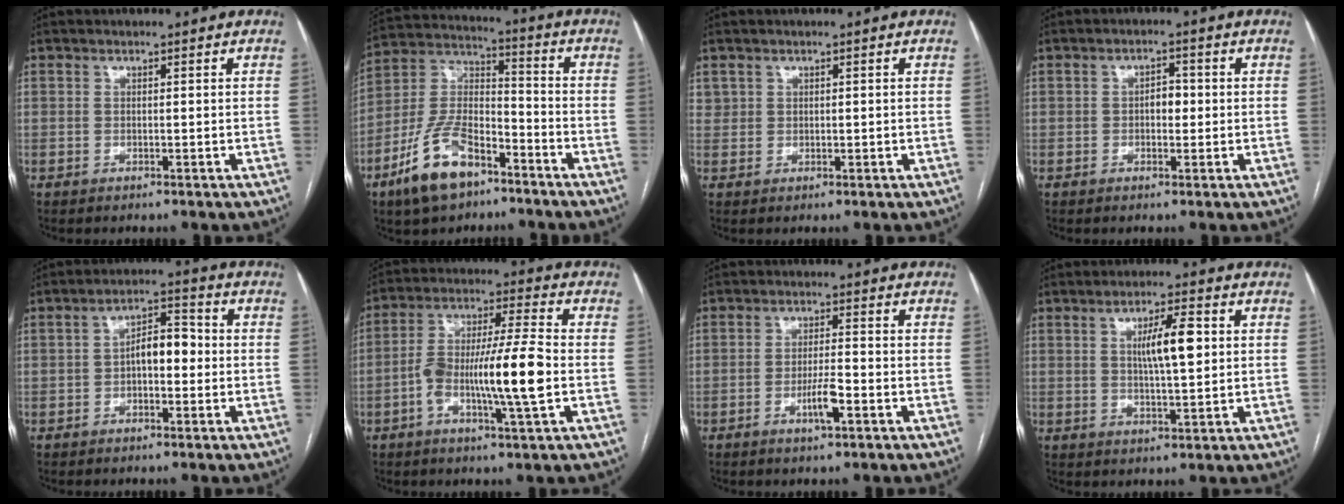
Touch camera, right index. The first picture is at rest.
{"total": 15.2, "force": [-9.5, 6.3, 10.1], "torque": [-0.212, 0.008, -0.178]}
{"total": 1.4, "force": [0.7, 1.2, 0.1], "torque": [0.002, 0.007, 0.012]}
{"total": 2.6, "force": [-0.1, 1.5, 2.1], "torque": [-0.027, 0.008, -0.003]}
{"total": 5.8, "force": [-0.6, 2.6, 5.1], "torque": [-0.082, 0.026, -0.013]}
{"total": 13.0, "force": [-3.0, 0.9, 12.7], "torque": [-0.234, 0.008, -0.056]}
{"total": 4.5, "force": [-2.0, 0.6, 4.0], "torque": [-0.074, -0.002, -0.035]}
{"total": 6.8, "force": [1.4, 1.1, 6.6], "torque": [-0.112, 0.008, 0.027]}